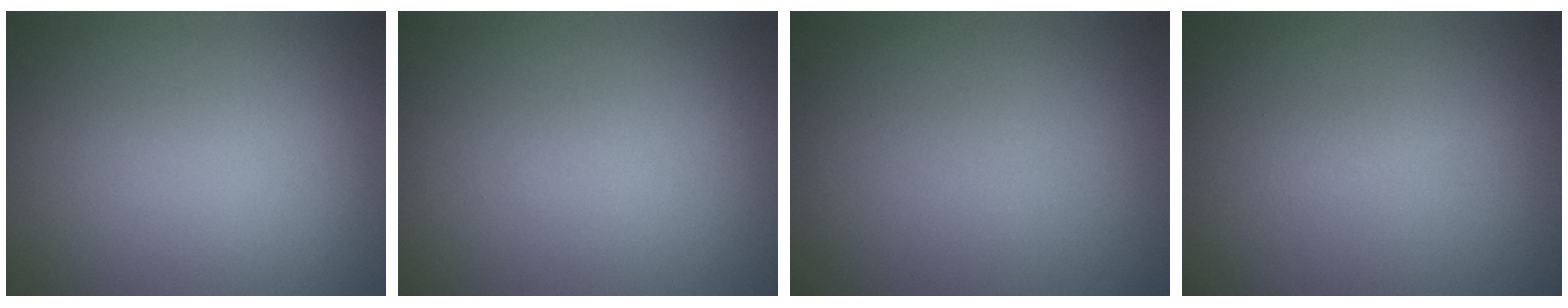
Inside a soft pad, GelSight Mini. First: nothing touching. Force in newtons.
{"total": 0.0}
{"total": 0.0}
{"total": 0.7, "press": 0.7, "slide": 0.1}